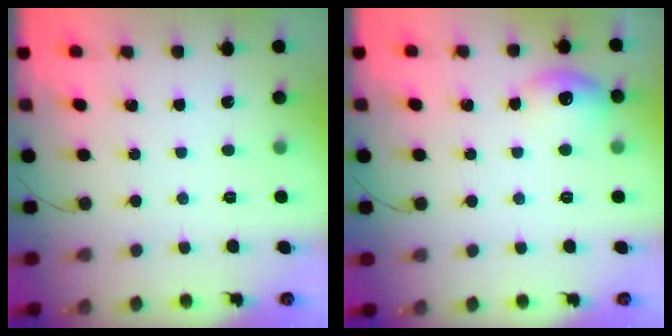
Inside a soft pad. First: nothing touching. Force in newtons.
{"total": 10.1, "press": 8.3, "slide": 5.8}